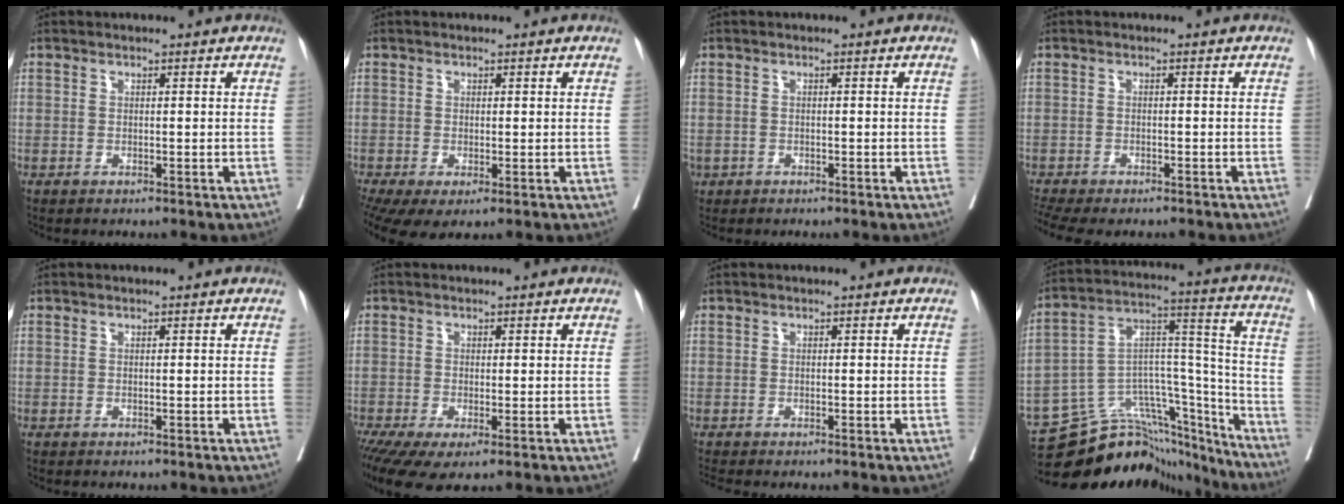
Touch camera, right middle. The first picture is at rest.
{"total": 6.0, "force": [-2.8, 2.3, 4.7], "torque": [-0.093, -0.017, -0.047]}
{"total": 0.9, "force": [-0.5, 0.7, 0.1], "torque": [-0.006, 0.003, -0.003]}
{"total": 8.7, "force": [-7.4, 2.4, 4.0], "torque": [-0.075, 0.002, -0.109]}
{"total": 0.0}
{"total": 7.6, "force": [-4.1, 2.3, 6.0], "torque": [-0.118, -0.019, -0.073]}
{"total": 1.0, "force": [-0.9, -0.4, 0.1], "torque": [-0.003, -0.003, -0.020]}
{"total": 18.2, "force": [-15.8, 6.1, 6.8], "torque": [-0.083, 0.048, -0.241]}